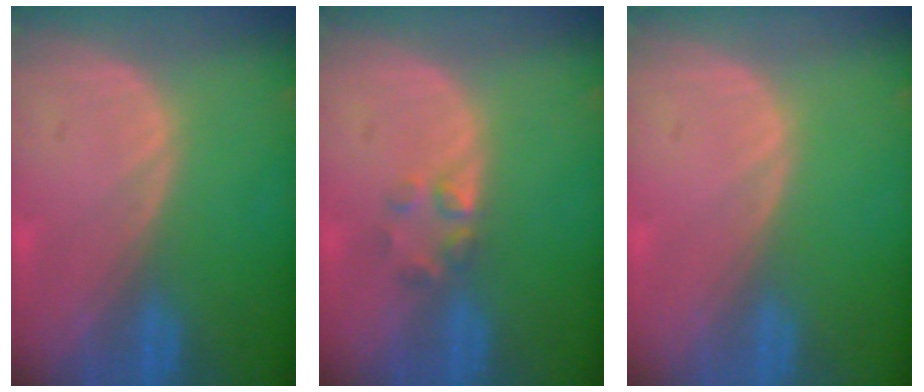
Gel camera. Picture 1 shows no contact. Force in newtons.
{"total": 2.2, "press": 2.2, "slide": 0.2}
{"total": 0.0}